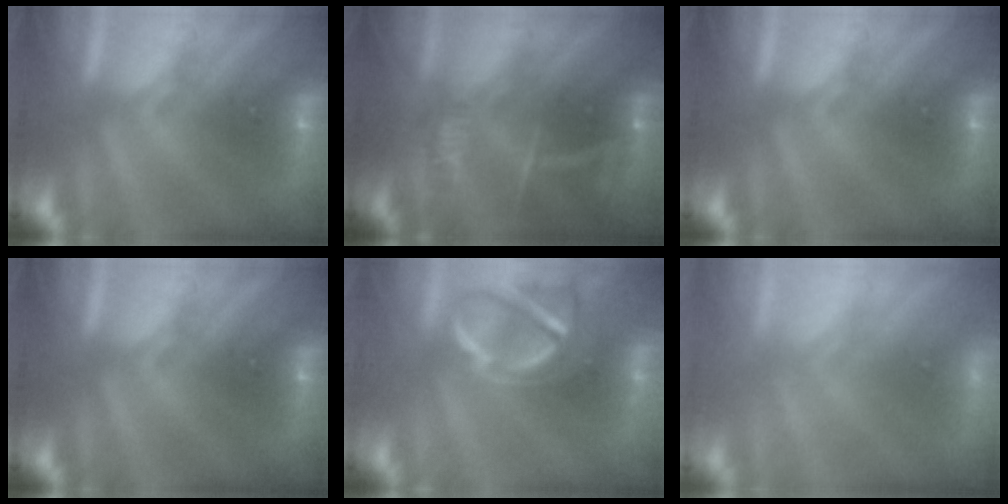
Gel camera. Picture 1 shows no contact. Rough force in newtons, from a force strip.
{"total": 9.1}
{"total": 0.0}
{"total": 0.0}
{"total": 4.1}
{"total": 9.3}